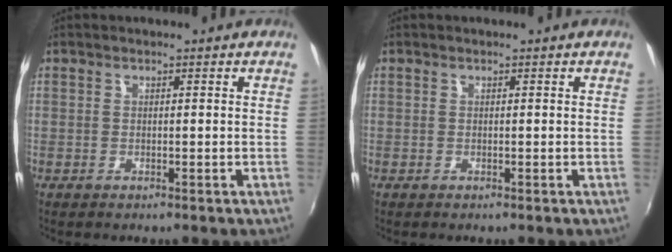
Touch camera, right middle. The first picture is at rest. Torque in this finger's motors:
{"motor_torque": [0.00, 0.00, 0.00, 0.00]}